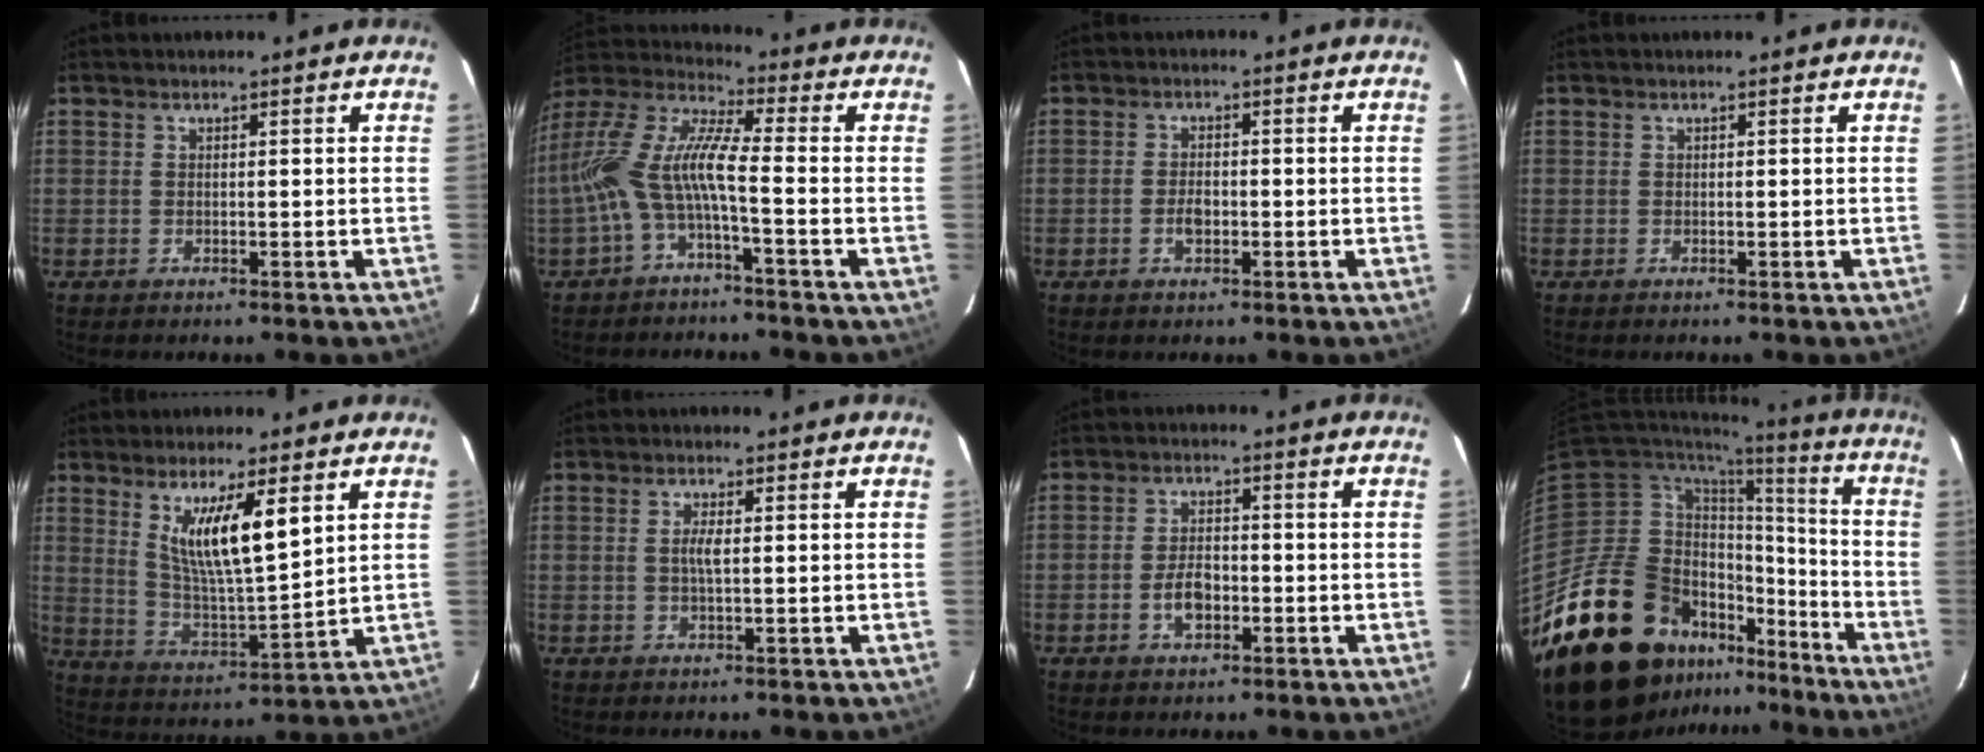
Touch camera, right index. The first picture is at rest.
{"total": 12.3, "force": [-2.9, 1.9, 11.8], "torque": [-0.243, 0.010, -0.063]}
{"total": 2.9, "force": [-0.9, 1.7, 2.2], "torque": [-0.043, 0.002, -0.015]}
{"total": 0.0}
{"total": 12.3, "force": [5.2, 2.2, 10.9], "torque": [-0.190, -0.016, 0.108]}
{"total": 2.1, "force": [0.1, 0.4, 2.1], "torque": [-0.042, 0.000, 0.001]}
{"total": 5.2, "force": [-1.8, 3.0, 3.8], "torque": [-0.078, 0.005, -0.028]}
{"total": 22.6, "force": [-14.8, 13.3, 10.7], "torque": [-0.220, 0.015, -0.234]}